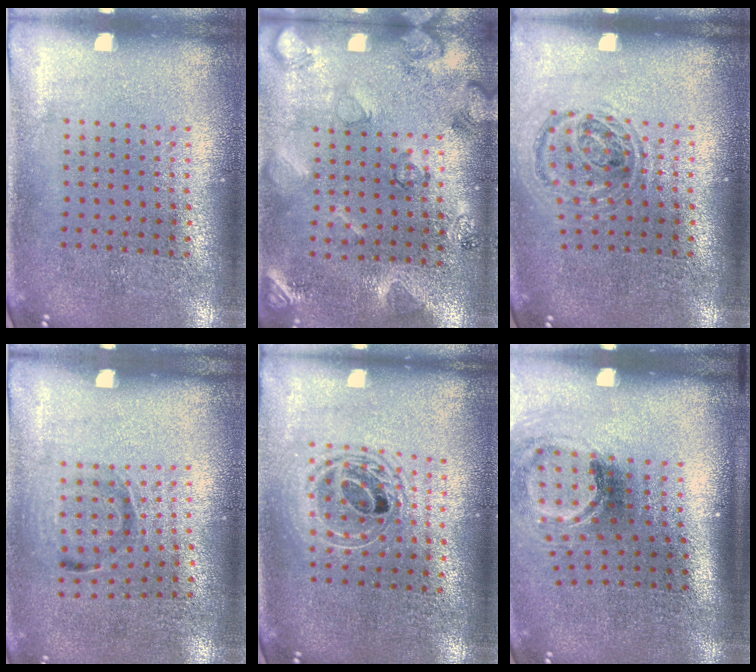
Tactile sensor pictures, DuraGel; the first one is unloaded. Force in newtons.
{"total": 2.1, "press": 1.8, "slide": 1.0}
{"total": 0.9, "press": 0.9, "slide": 0.2}
{"total": 0.9, "press": 0.7, "slide": 0.6}
{"total": 1.7, "press": 1.4, "slide": 0.9}
{"total": 2.0, "press": 1.3, "slide": 1.6}